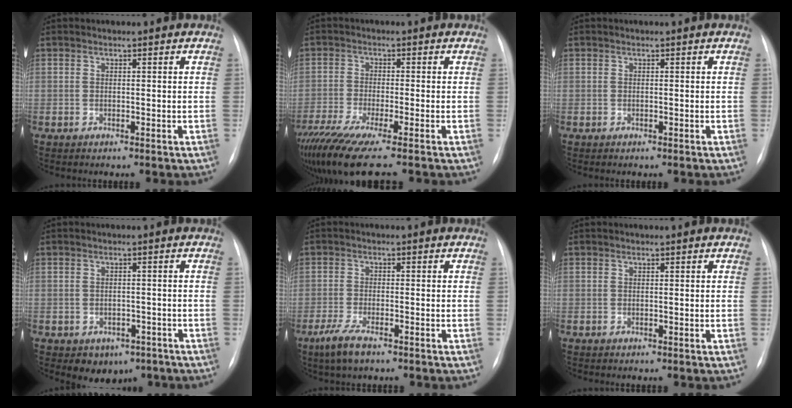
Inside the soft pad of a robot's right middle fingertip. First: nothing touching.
{"total": 10.9, "force": [-8.5, 0.0, 6.8], "torque": [-0.115, -0.029, -0.144]}
{"total": 0.0}
{"total": 5.1, "force": [-3.2, 3.5, 1.9], "torque": [-0.013, 0.009, -0.028]}
{"total": 4.6, "force": [-3.1, 0.9, 3.3], "torque": [-0.074, -0.011, -0.054]}
{"total": 0.0}